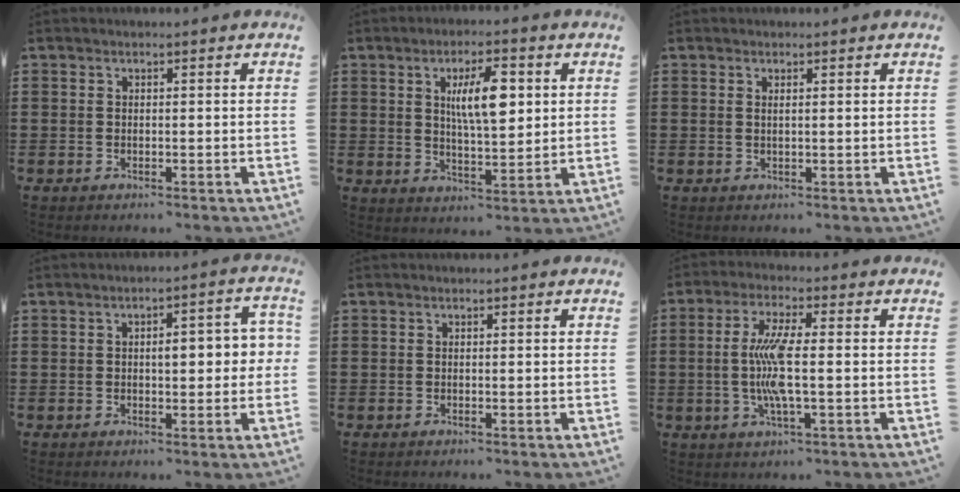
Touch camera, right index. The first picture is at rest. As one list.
[{"total": 8.4, "force": [2.2, 2.8, 7.6], "torque": [-0.142, 0.006, 0.035]}, {"total": 0.7, "force": [0.4, 0.0, 0.5], "torque": [-0.011, 0.001, 0.007]}, {"total": 5.3, "force": [0.2, 2.2, 4.8], "torque": [-0.059, -0.004, -0.007]}, {"total": 0.0}, {"total": 8.1, "force": [-0.5, 1.5, 7.9], "torque": [-0.176, -0.013, -0.022]}]